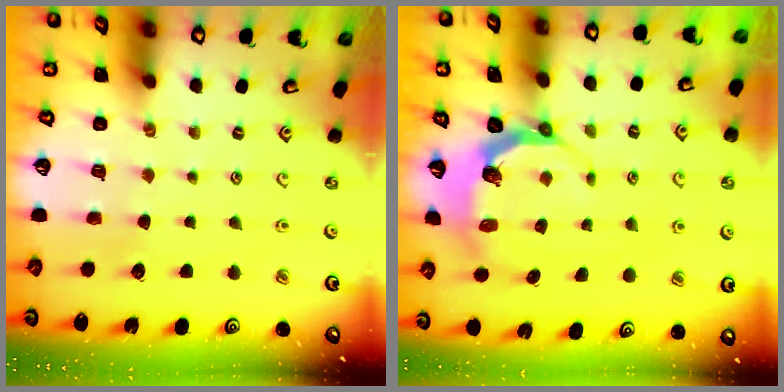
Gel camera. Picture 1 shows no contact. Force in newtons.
{"total": 5.6, "press": 4.5, "slide": 3.3}